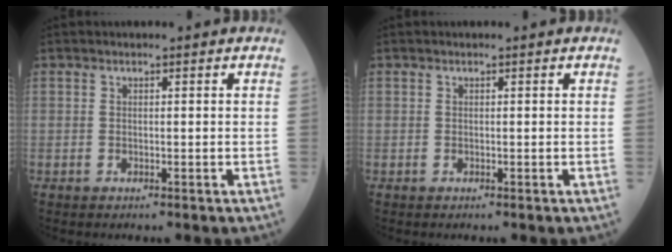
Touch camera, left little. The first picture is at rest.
{"total": 0.0}